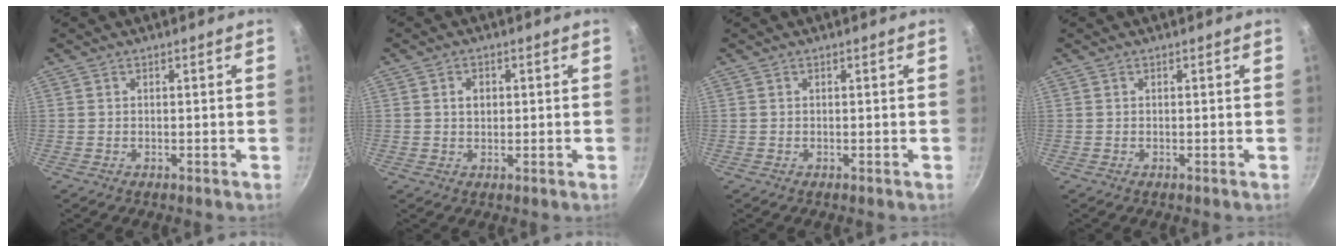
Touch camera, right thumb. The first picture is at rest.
{"total": 2.6, "force": [0.5, 1.9, 1.6], "torque": [-0.015, 0.002, 0.008]}
{"total": 0.0}
{"total": 0.0}